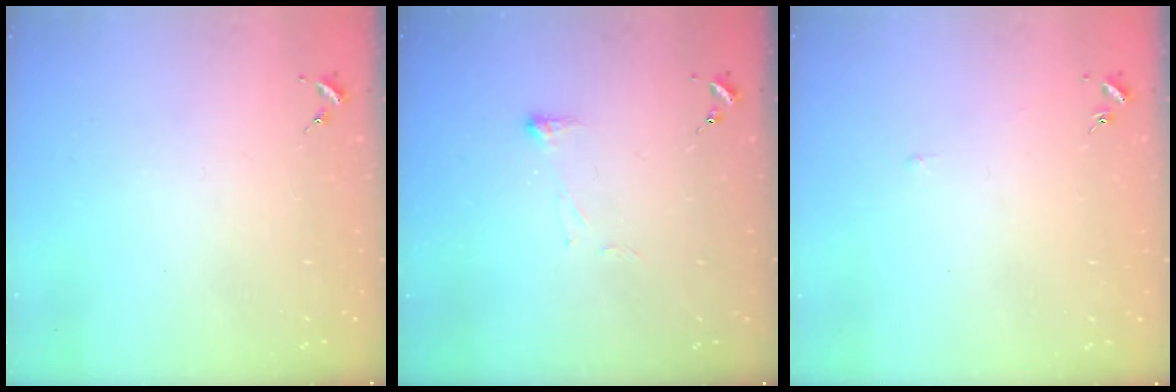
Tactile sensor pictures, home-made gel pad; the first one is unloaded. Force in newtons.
{"total": 3.4, "press": 3.3, "slide": 0.6}
{"total": 2.4, "press": 2.4, "slide": 0.3}